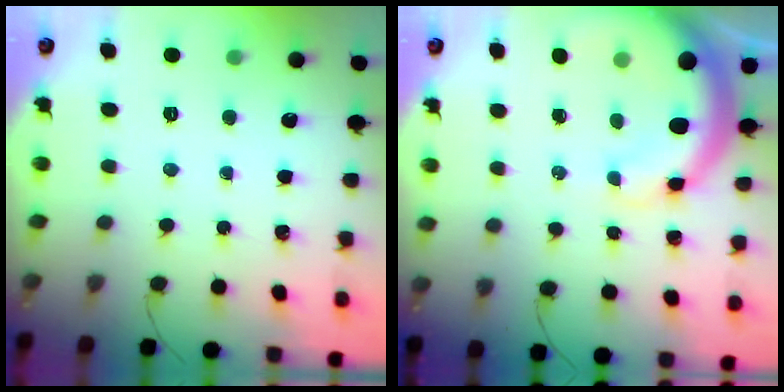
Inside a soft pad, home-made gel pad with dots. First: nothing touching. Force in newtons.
{"total": 10.0, "press": 9.6, "slide": 2.7}